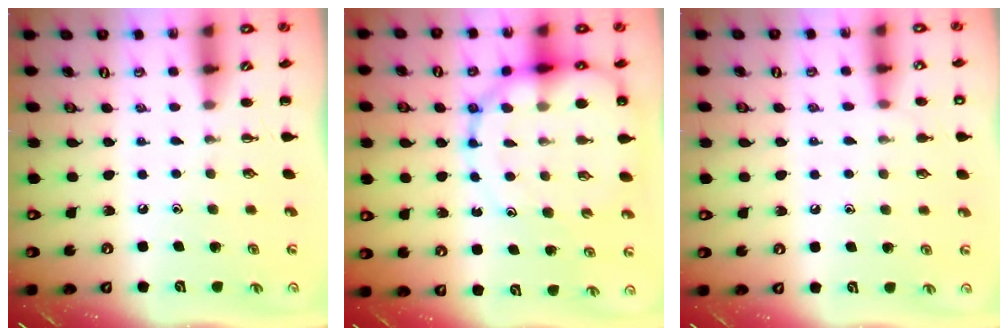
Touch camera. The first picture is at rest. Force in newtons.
{"total": 15.9, "press": 15.5, "slide": 3.5}
{"total": 6.1, "press": 5.8, "slide": 1.9}